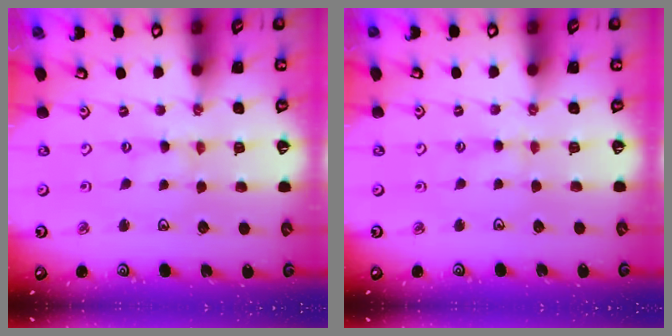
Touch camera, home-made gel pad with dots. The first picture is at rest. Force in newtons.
{"total": 1.5, "press": 1.5, "slide": 0.3}